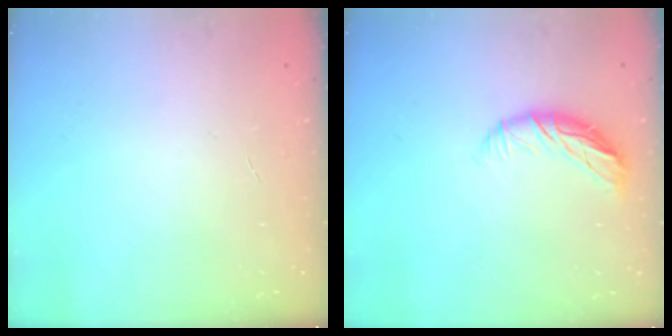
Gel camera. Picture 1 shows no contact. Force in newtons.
{"total": 9.1, "press": 8.8, "slide": 2.0}